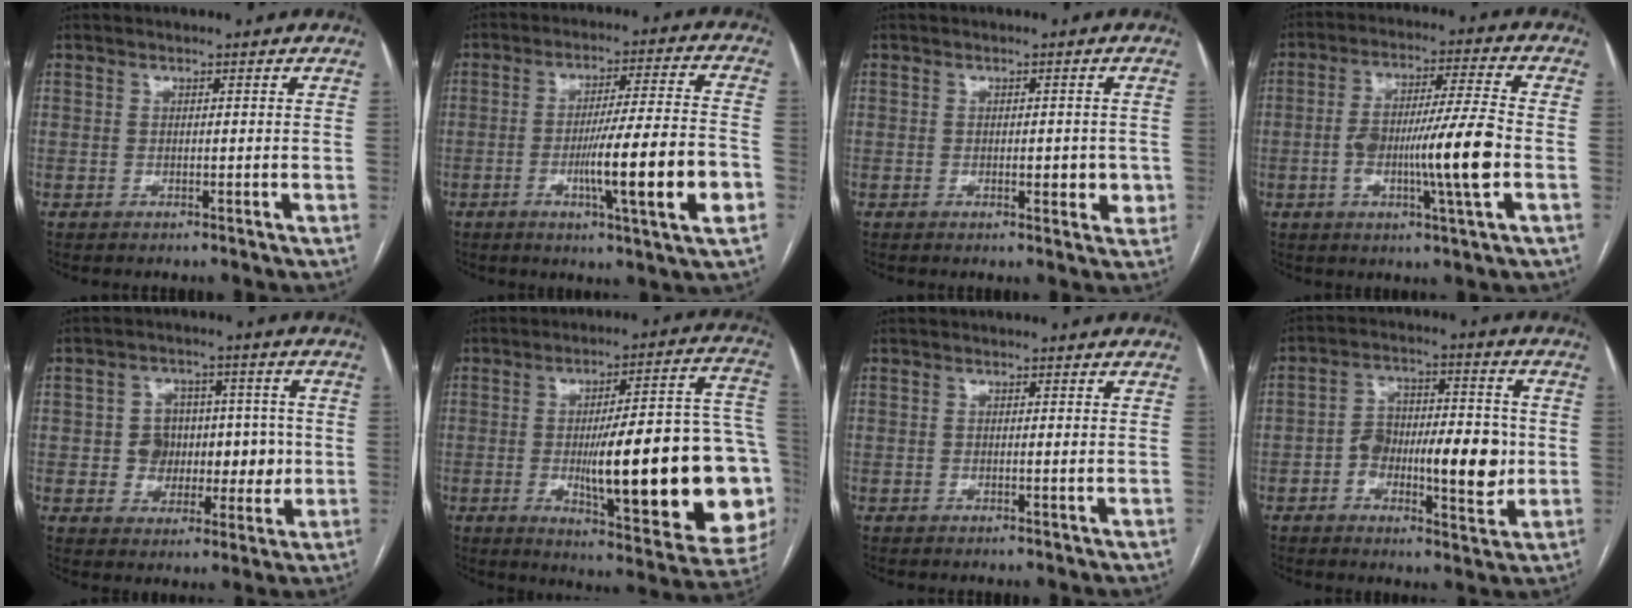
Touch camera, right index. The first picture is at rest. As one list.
[{"total": 14.5, "force": [-4.2, -0.1, 13.9], "torque": [-0.226, -0.008, -0.068]}, {"total": 3.6, "force": [-0.6, 1.7, 3.2], "torque": [-0.035, -0.001, -0.006]}, {"total": 12.6, "force": [-2.6, 0.3, 12.3], "torque": [-0.218, 0.004, -0.048]}, {"total": 8.1, "force": [-0.1, 7.0, 4.0], "torque": [-0.047, 0.031, 0.006]}, {"total": 28.7, "force": [-4.1, 4.4, 28.0], "torque": [-0.302, 0.006, -0.055]}, {"total": 0.5, "force": [-0.1, 0.1, 0.5], "torque": [-0.009, -0.001, -0.001]}, {"total": 13.0, "force": [-2.2, 5.2, 11.7], "torque": [-0.185, 0.021, -0.032]}]